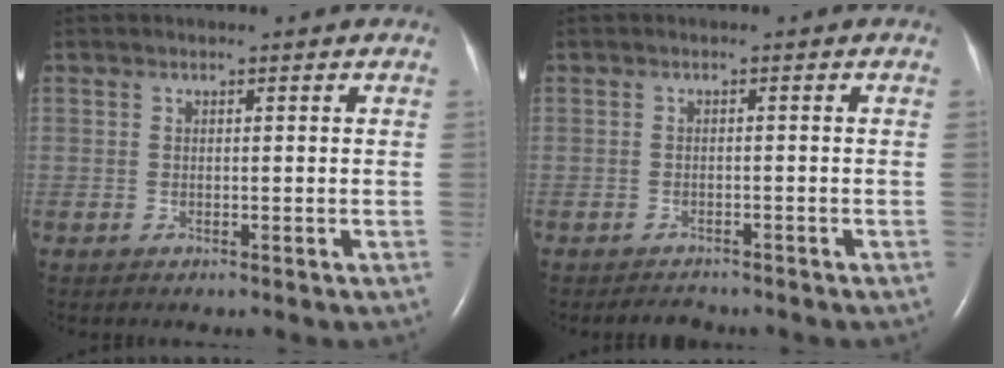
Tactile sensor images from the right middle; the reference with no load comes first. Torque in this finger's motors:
{"motor_torque": [0.17, -0.17, -0.04, 0.00]}